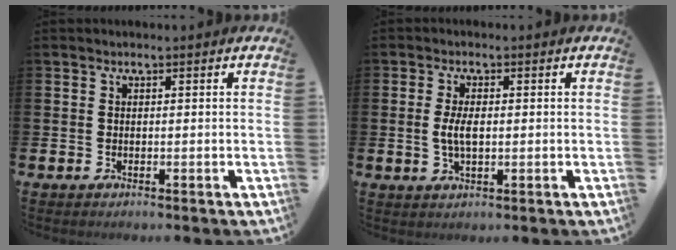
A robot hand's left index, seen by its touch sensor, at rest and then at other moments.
{"total": 3.5, "force": [0.1, 1.5, 3.1], "torque": [-0.062, 0.000, -0.004]}